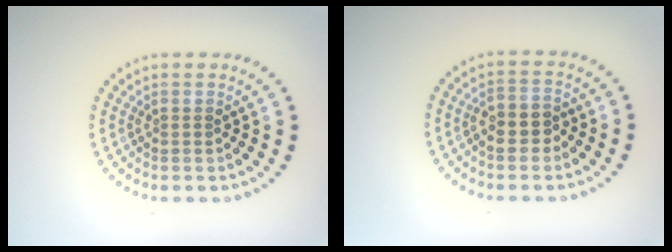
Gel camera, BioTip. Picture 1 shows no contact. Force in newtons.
{"total": 2.1, "press": 2.0, "slide": 0.7}